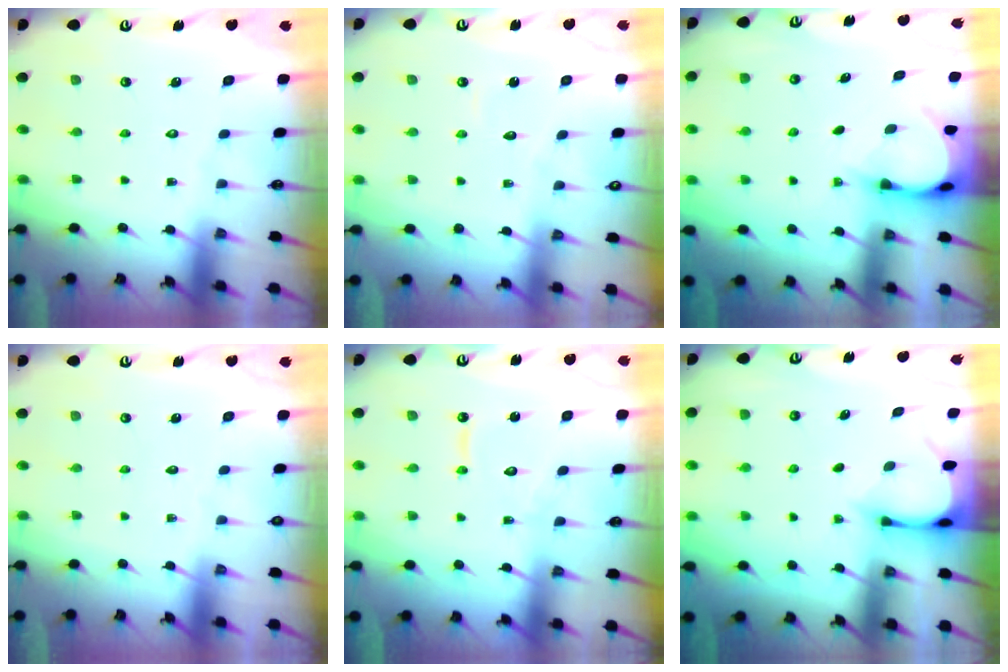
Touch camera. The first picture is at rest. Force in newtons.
{"total": 2.5, "press": 2.5, "slide": 0.3}
{"total": 4.0, "press": 4.0, "slide": 0.4}
{"total": 0.0}
{"total": 7.8, "press": 7.7, "slide": 0.6}
{"total": 3.4, "press": 3.4, "slide": 0.3}